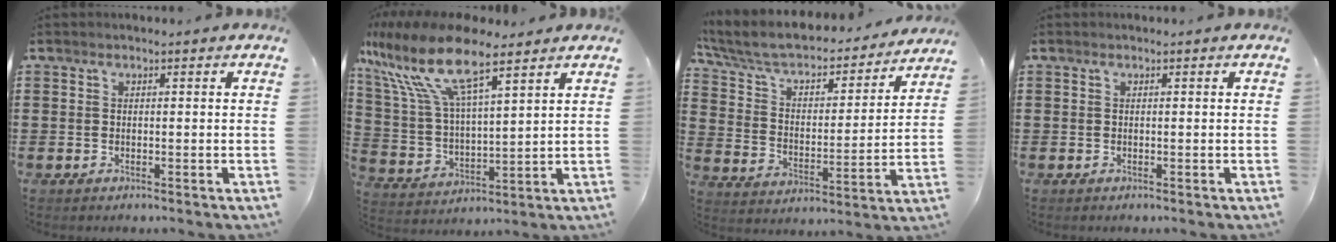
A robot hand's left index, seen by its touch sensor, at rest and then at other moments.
{"total": 13.2, "force": [9.0, 3.7, 9.0], "torque": [-0.215, -0.030, 0.154]}
{"total": 6.7, "force": [5.8, 2.0, 2.9], "torque": [-0.082, -0.045, 0.095]}
{"total": 0.0}